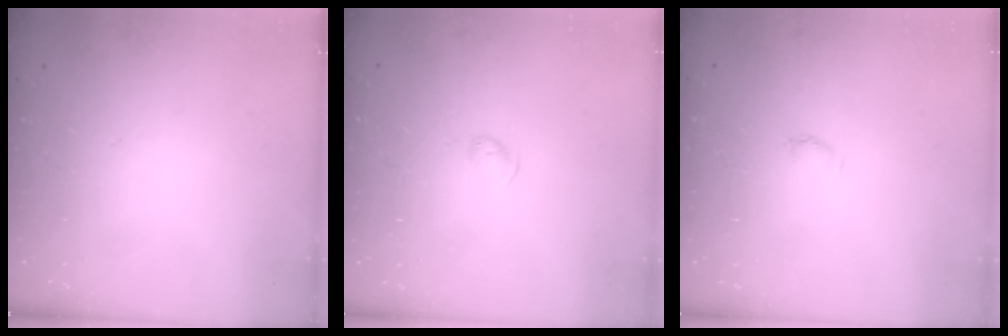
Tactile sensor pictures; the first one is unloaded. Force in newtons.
{"total": 3.8, "press": 3.8, "slide": 0.6}
{"total": 3.6, "press": 3.5, "slide": 0.7}